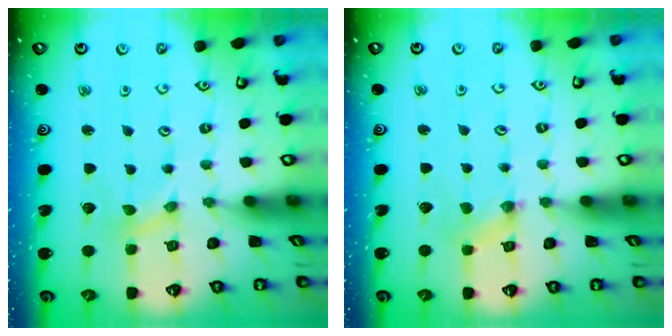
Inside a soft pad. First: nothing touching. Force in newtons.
{"total": 1.1, "press": 1.1, "slide": 0.2}